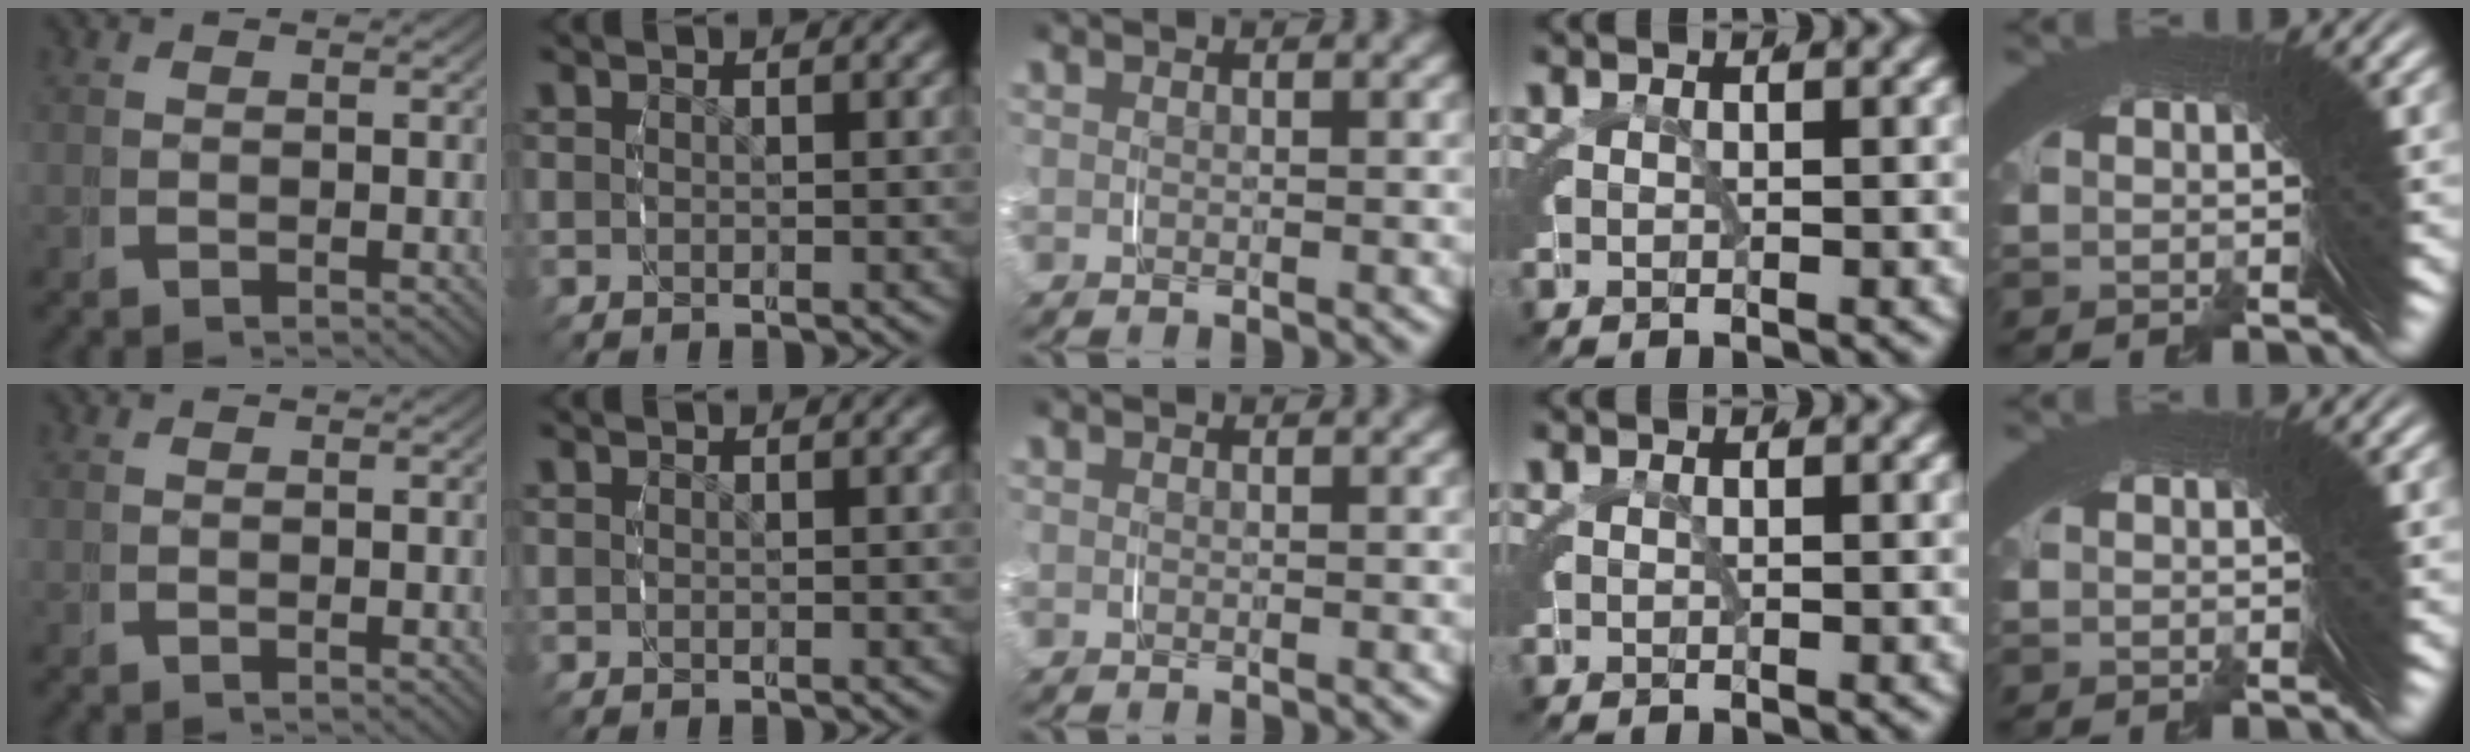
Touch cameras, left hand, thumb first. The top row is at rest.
{}